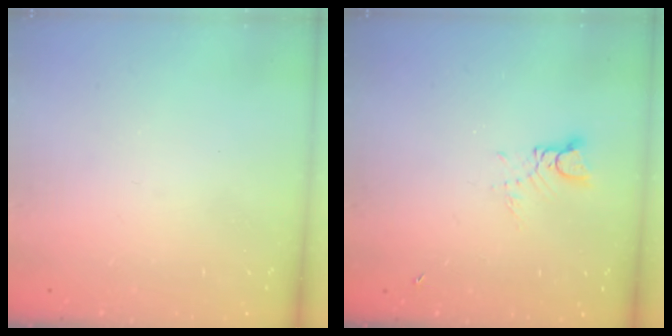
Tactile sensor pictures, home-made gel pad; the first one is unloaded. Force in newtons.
{"total": 2.9, "press": 2.9, "slide": 0.3}